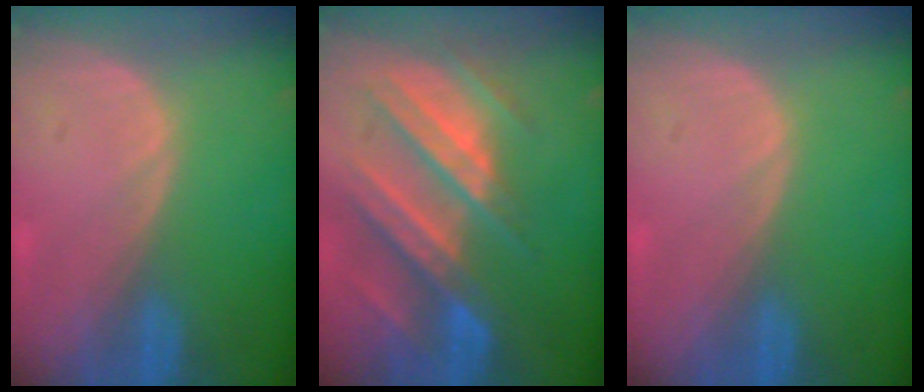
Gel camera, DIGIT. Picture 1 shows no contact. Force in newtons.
{"total": 10.8, "press": 9.6, "slide": 4.9}
{"total": 0.0}